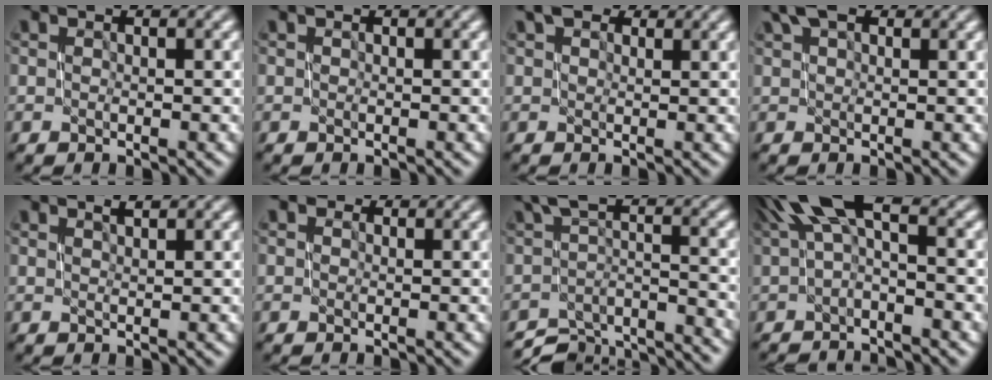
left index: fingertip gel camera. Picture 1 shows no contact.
{"total": 0.0}
{"total": 2.9, "force": [2.2, 1.4, 1.4], "torque": [-0.025, 0.008, 0.026]}
{"total": 2.8, "force": [2.2, 1.0, 1.5], "torque": [-0.026, 0.011, 0.038]}
{"total": 1.0, "force": [0.9, 0.1, 0.4], "torque": [-0.004, 0.001, 0.013]}
{"total": 0.6, "force": [0.4, 0.4, 0.0], "torque": [-0.001, 0.005, -0.004]}
{"total": 6.9, "force": [-6.0, 1.8, 2.9], "torque": [-0.035, -0.012, -0.093]}
{"total": 4.5, "force": [0.6, 1.0, 4.3], "torque": [-0.078, 0.019, 0.005]}